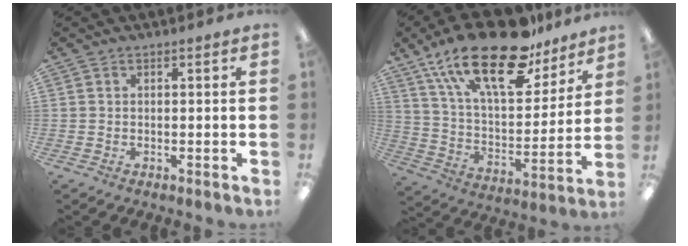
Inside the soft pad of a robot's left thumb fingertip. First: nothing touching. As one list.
[{"total": 25.5, "force": [17.4, 10.2, 15.7], "torque": [-0.279, -0.103, 0.295]}]